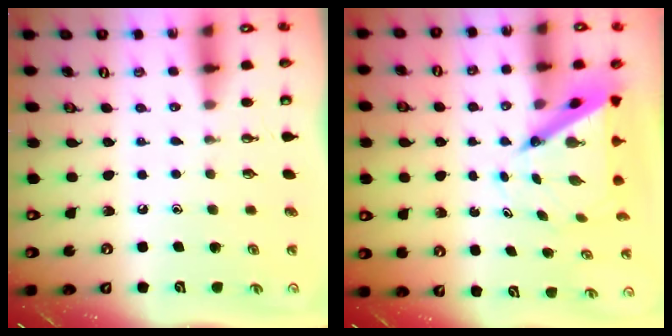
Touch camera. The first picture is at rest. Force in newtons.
{"total": 7.2, "press": 7.1, "slide": 0.7}